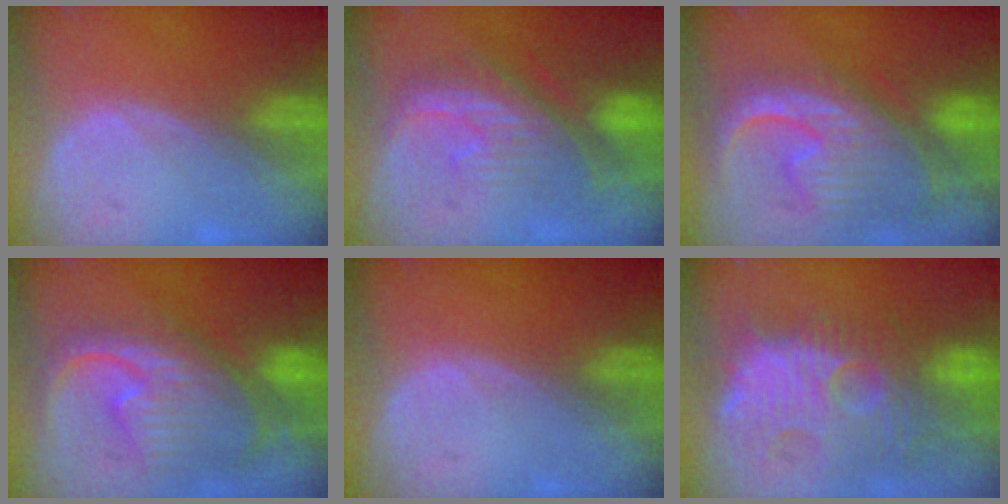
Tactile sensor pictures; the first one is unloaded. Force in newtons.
{"total": 10.0, "press": 9.0, "slide": 4.4}
{"total": 12.8, "press": 10.9, "slide": 6.6}
{"total": 12.3, "press": 10.7, "slide": 6.1}
{"total": 0.0}
{"total": 12.8, "press": 12.2, "slide": 3.9}